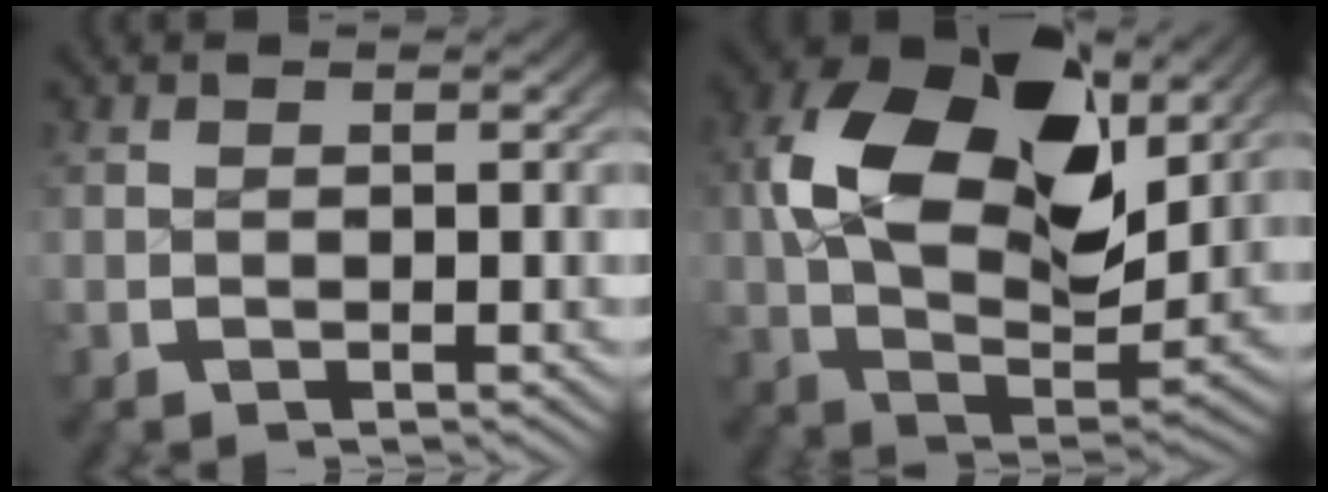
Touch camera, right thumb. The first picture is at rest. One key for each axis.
{"total": 18.0, "fx": 3.5, "fy": 10.8, "fz": 14.0, "tx": -0.272, "ty": -0.030, "tz": 0.062}